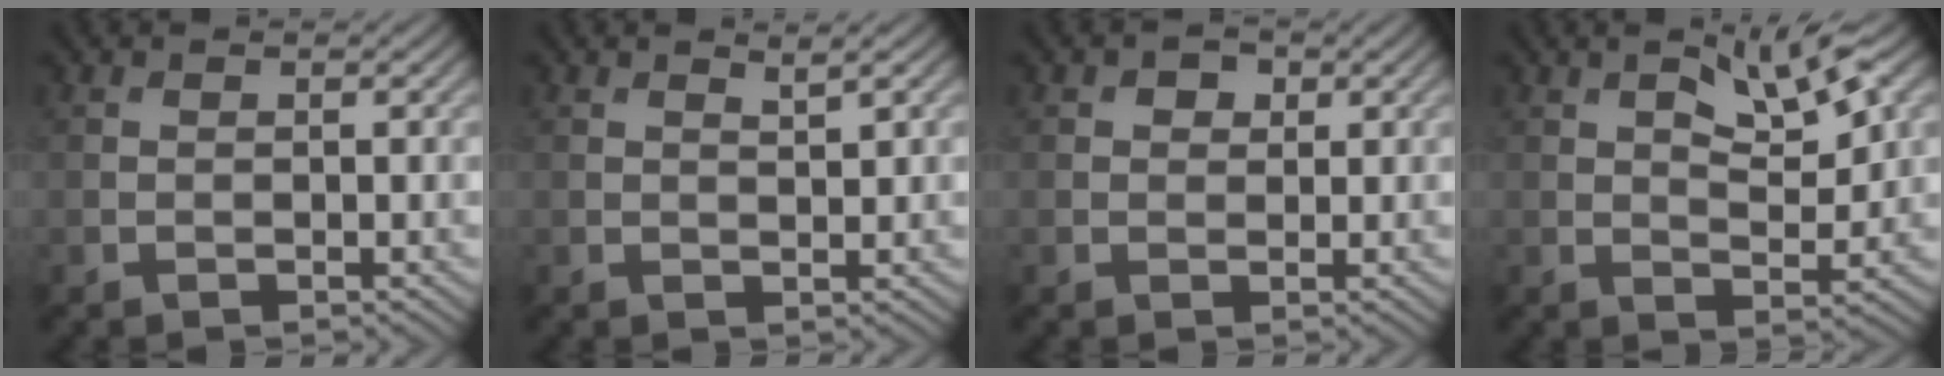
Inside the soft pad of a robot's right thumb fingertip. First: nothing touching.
{"total": 1.6, "force": [1.1, 0.1, 1.2], "torque": [-0.025, 0.002, 0.019]}
{"total": 1.8, "force": [0.8, 1.4, 0.9], "torque": [-0.012, 0.001, 0.008]}
{"total": 6.5, "force": [3.0, 2.3, 5.3], "torque": [-0.087, 0.000, 0.050]}